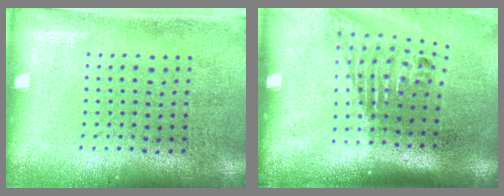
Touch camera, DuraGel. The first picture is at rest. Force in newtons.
{"total": 1.6, "press": 1.2, "slide": 1.1}